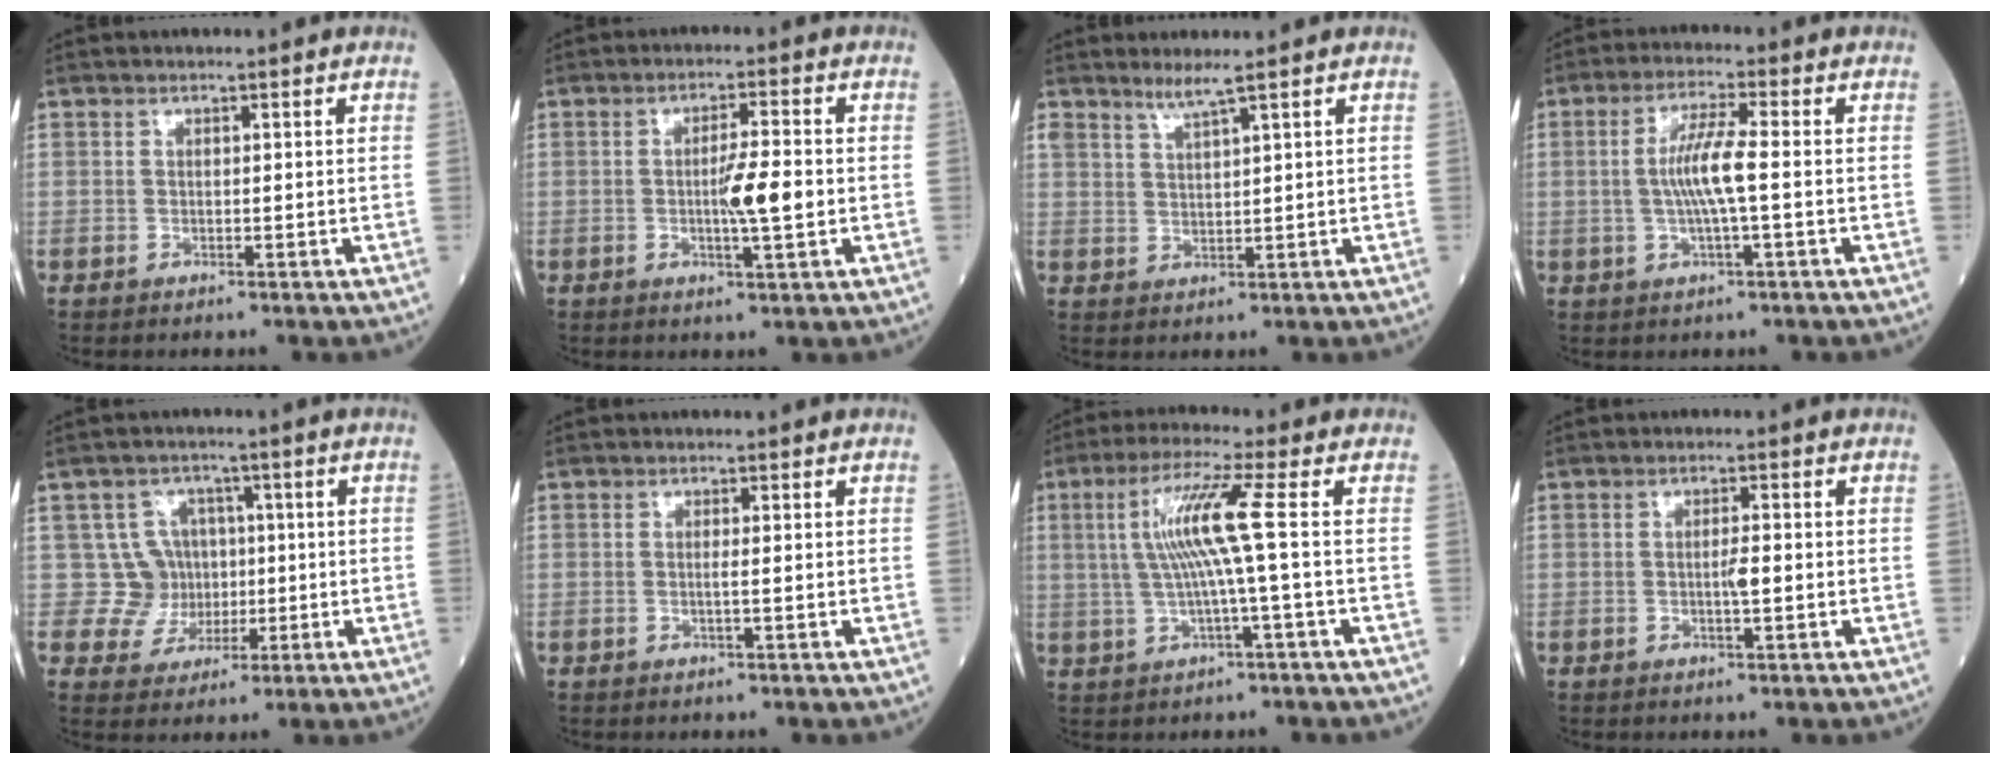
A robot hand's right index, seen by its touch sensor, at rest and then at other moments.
{"total": 5.6, "force": [-0.5, 0.4, 5.6], "torque": [-0.090, 0.000, -0.010]}
{"total": 2.8, "force": [2.3, -0.5, 1.4], "torque": [-0.031, -0.005, 0.049]}
{"total": 6.3, "force": [-0.2, 0.1, 6.3], "torque": [-0.127, 0.002, -0.006]}
{"total": 5.9, "force": [0.6, 5.9, -0.2], "torque": [0.018, 0.018, 0.014]}
{"total": 0.9, "force": [-0.1, -0.3, 0.8], "torque": [-0.017, -0.001, -0.004]}
{"total": 7.9, "force": [0.8, -1.3, 7.7], "torque": [-0.158, 0.012, 0.020]}
{"total": 2.0, "force": [-0.3, 0.1, 2.0], "torque": [-0.034, 0.002, -0.006]}